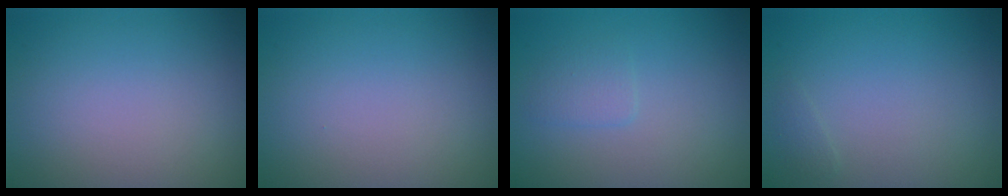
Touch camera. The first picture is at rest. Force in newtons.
{"total": 0.0}
{"total": 1.2, "press": 1.2, "slide": 0.1}
{"total": 0.5, "press": 0.5, "slide": 0.0}